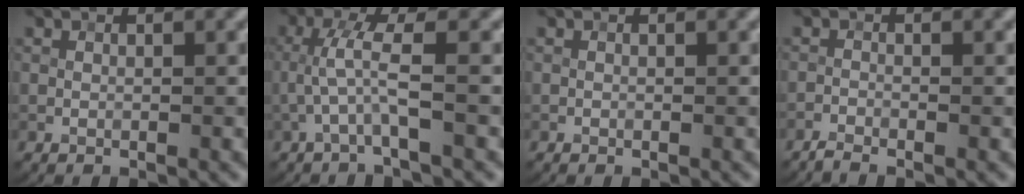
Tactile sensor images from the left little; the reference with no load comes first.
{"total": 3.0, "force": [-0.7, 0.0, 2.9], "torque": [-0.068, 0.012, -0.016]}
{"total": 0.0}
{"total": 1.2, "force": [-1.1, 0.1, 0.6], "torque": [-0.014, -0.003, -0.027]}